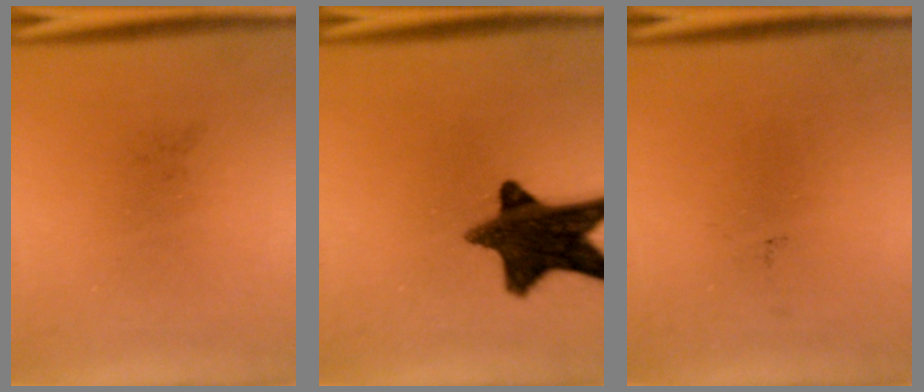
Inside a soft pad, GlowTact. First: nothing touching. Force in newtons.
{"total": 14.0}
{"total": 0.0}